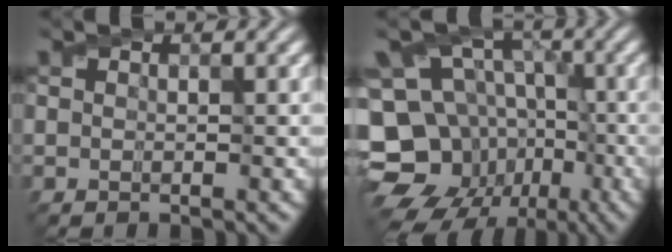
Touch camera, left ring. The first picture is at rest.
{"total": 16.8, "force": [-7.9, 13.3, 6.6], "torque": [-0.148, -0.016, -0.117]}